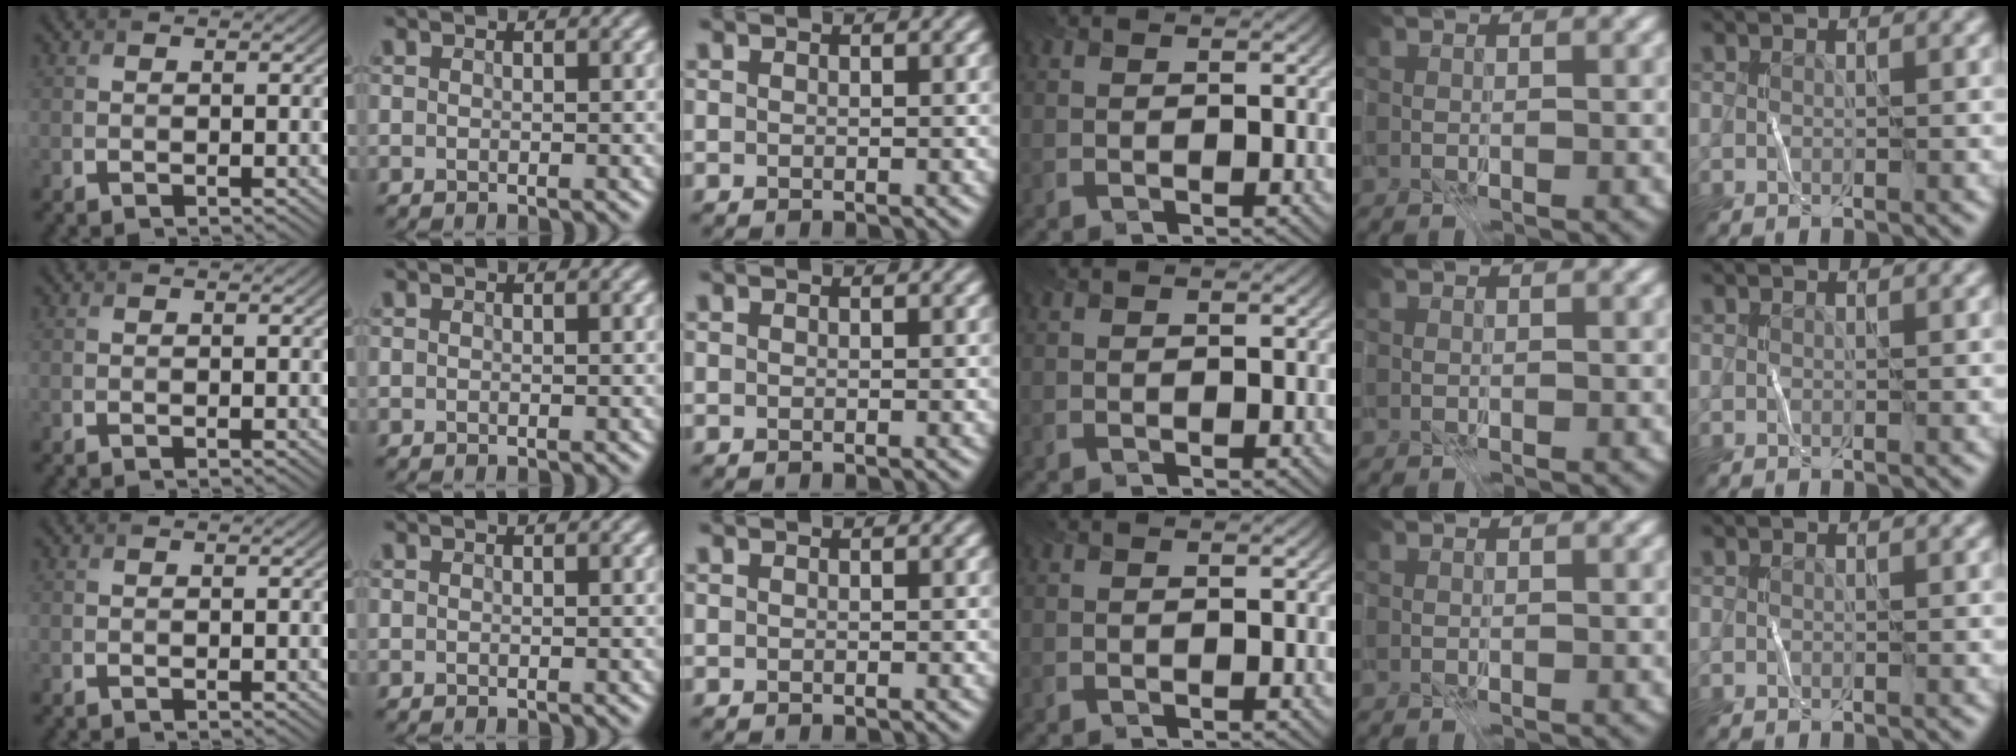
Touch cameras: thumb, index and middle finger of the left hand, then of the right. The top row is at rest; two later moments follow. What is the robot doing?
{"motion": "fold", "object": "file"}